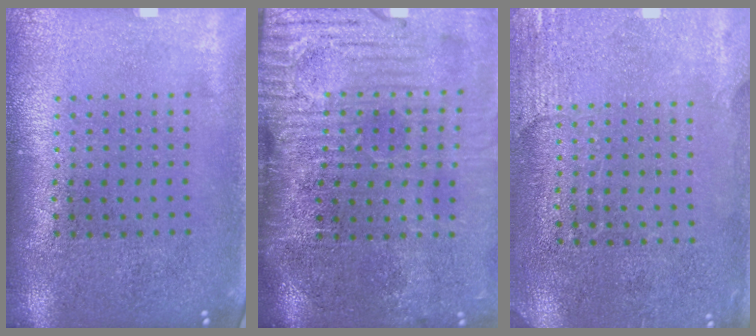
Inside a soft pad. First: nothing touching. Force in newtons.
{"total": 4.8, "press": 4.0, "slide": 2.6}
{"total": 2.6, "press": 2.3, "slide": 1.2}